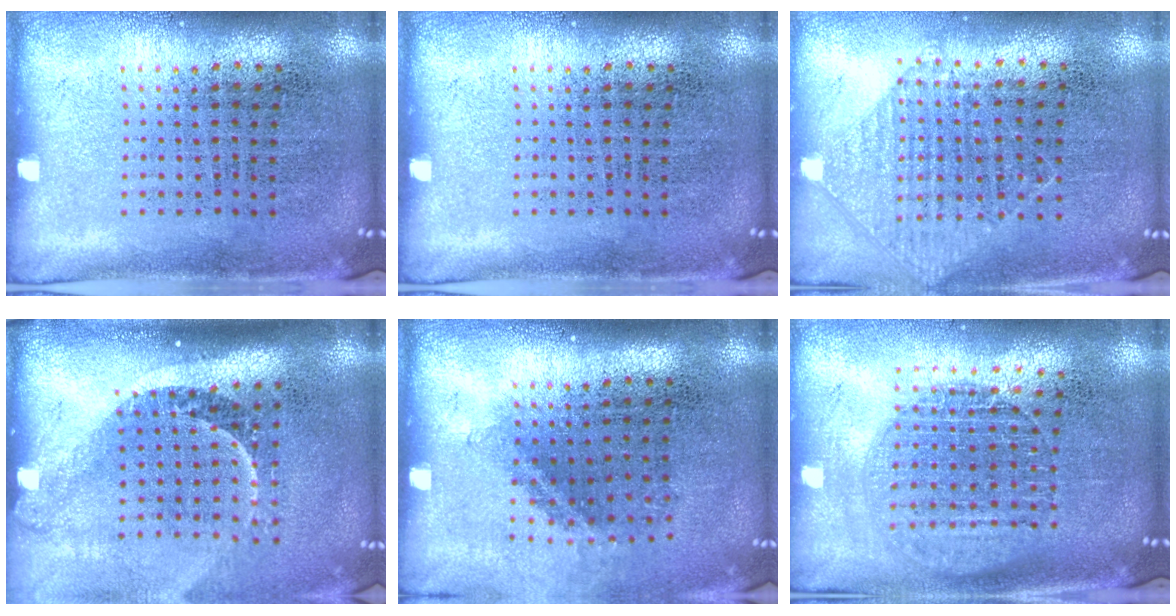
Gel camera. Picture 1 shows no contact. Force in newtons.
{"total": 0.0}
{"total": 0.9, "press": 0.8, "slide": 0.3}
{"total": 2.3, "press": 1.5, "slide": 1.7}
{"total": 1.5, "press": 1.0, "slide": 1.0}
{"total": 1.6, "press": 1.4, "slide": 0.7}